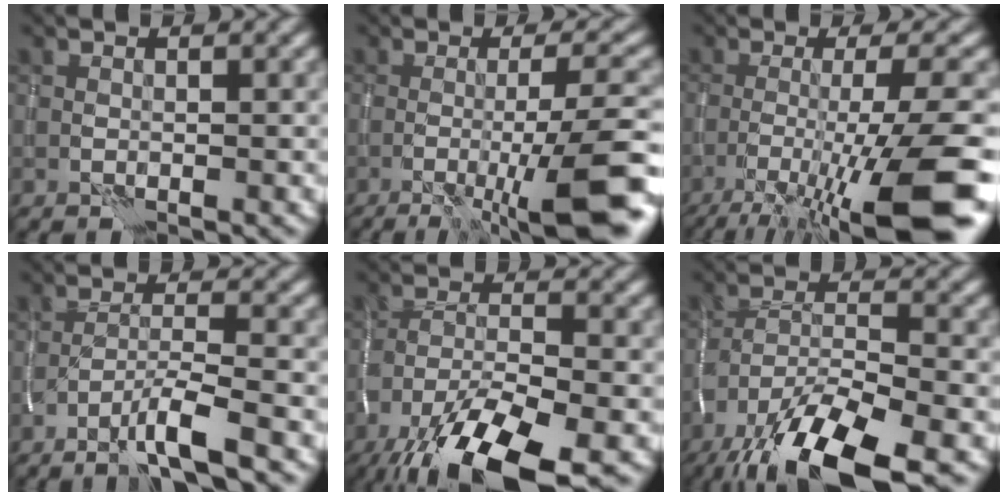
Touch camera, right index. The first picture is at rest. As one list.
[{"total": 8.5, "force": [-2.8, 1.3, 7.9], "torque": [-0.099, 0.009, -0.045]}, {"total": 11.4, "force": [-5.4, 1.6, 9.9], "torque": [-0.133, 0.003, -0.087]}, {"total": 3.0, "force": [-1.9, -0.1, 2.3], "torque": [-0.039, 0.012, -0.045]}, {"total": 12.3, "force": [-7.7, 3.8, 8.8], "torque": [-0.179, -0.013, -0.139]}, {"total": 12.6, "force": [-8.6, 3.6, 8.4], "torque": [-0.170, -0.009, -0.153]}]